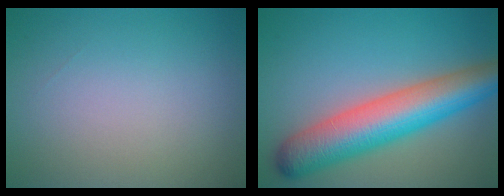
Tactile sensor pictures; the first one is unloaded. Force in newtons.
{"total": 9.1, "press": 9.1, "slide": 0.3}